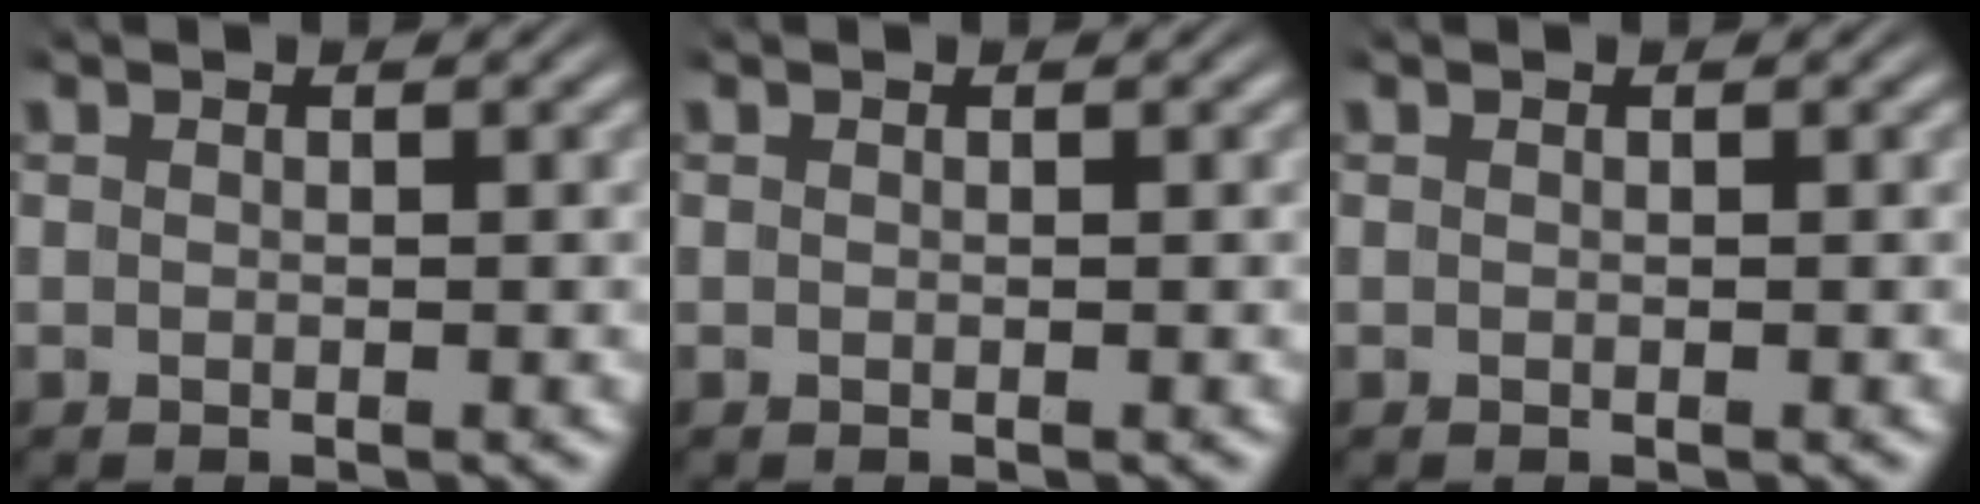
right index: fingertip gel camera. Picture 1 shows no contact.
{"total": 0.0}
{"total": 0.0}